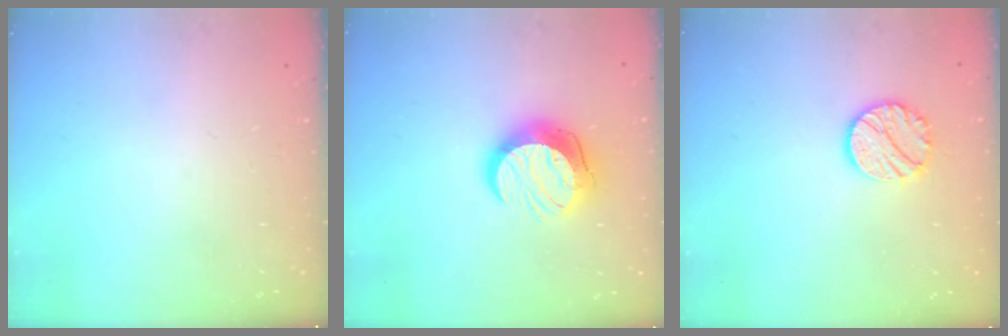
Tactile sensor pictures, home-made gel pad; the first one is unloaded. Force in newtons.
{"total": 12.8, "press": 12.8, "slide": 0.9}
{"total": 10.5, "press": 10.5, "slide": 0.4}